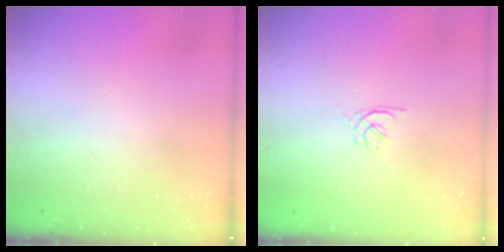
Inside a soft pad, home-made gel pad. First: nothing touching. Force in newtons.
{"total": 1.4, "press": 1.3, "slide": 0.5}